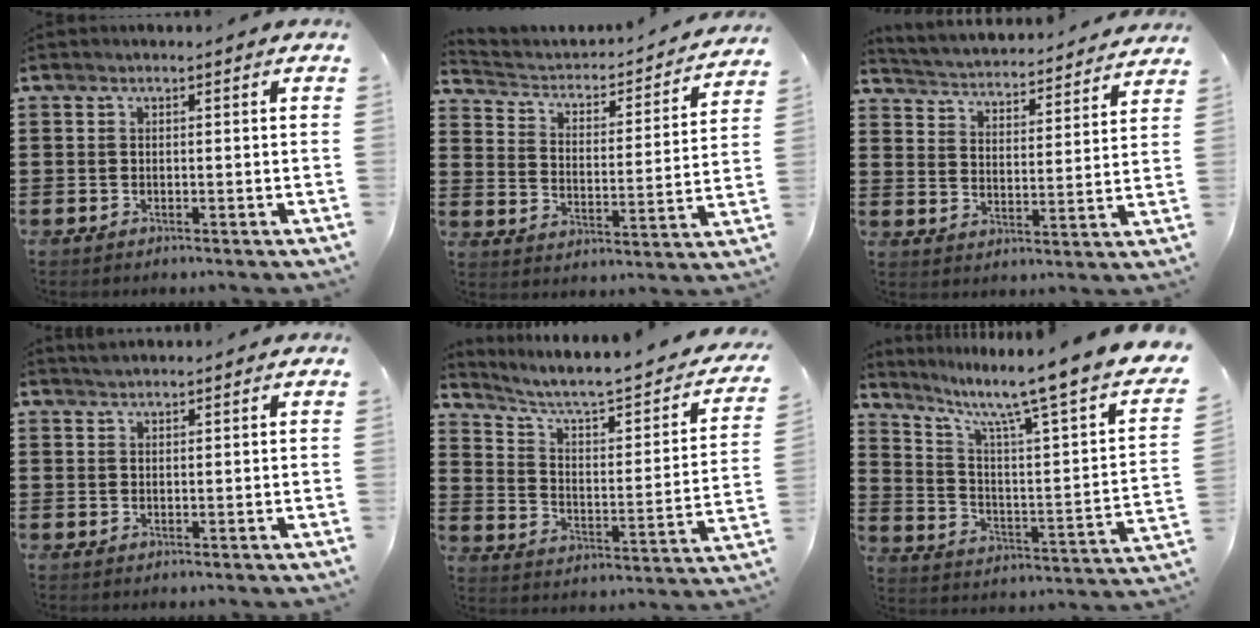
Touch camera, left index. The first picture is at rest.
{"total": 2.4, "force": [1.9, 1.2, 0.7], "torque": [-0.032, -0.022, 0.020]}
{"total": 3.5, "force": [3.5, -0.4, -0.1], "torque": [-0.022, -0.036, 0.052]}
{"total": 1.2, "force": [1.2, 0.2, 0.2], "torque": [-0.007, 0.000, 0.023]}
{"total": 4.9, "force": [3.7, 0.8, 3.0], "torque": [-0.079, -0.036, 0.052]}
{"total": 9.2, "force": [7.0, 0.1, 5.9], "torque": [-0.125, -0.066, 0.101]}